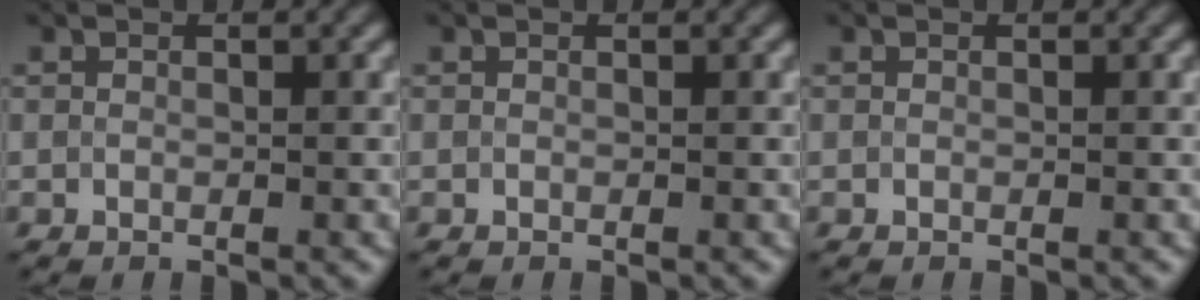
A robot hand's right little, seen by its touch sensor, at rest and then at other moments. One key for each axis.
{"total": 0.0}
{"total": 0.0}